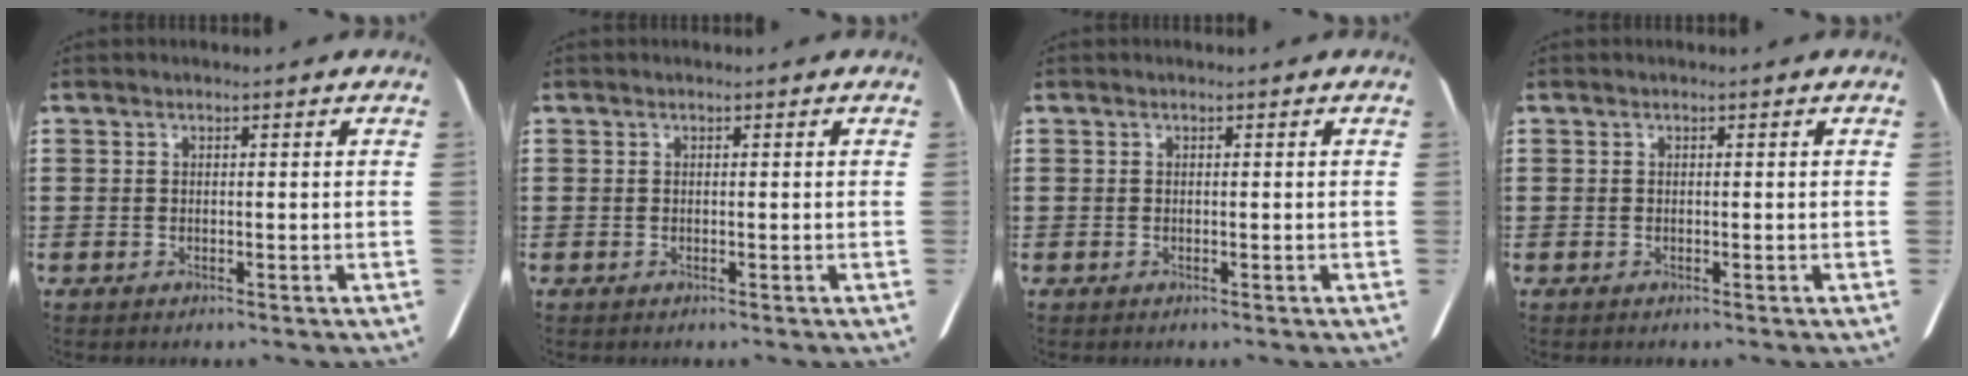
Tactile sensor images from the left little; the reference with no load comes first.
{"total": 0.0}
{"total": 0.0}
{"total": 0.0}